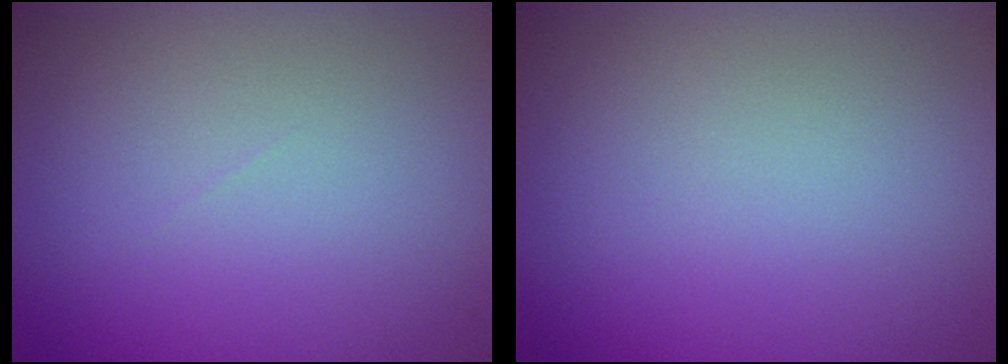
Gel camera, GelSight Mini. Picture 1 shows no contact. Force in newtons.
{"total": 0.0}